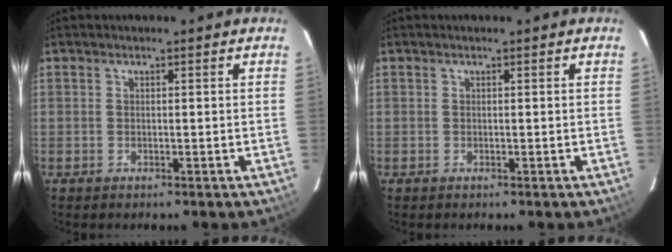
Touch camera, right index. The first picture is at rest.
{"total": 0.0}